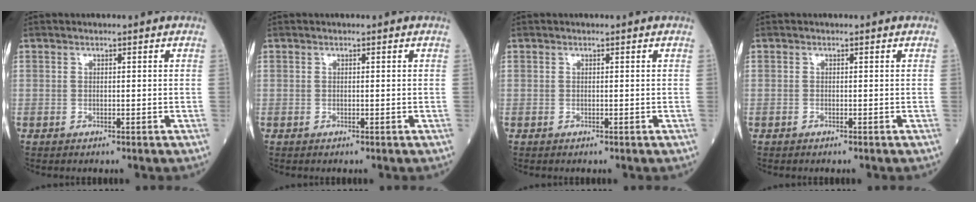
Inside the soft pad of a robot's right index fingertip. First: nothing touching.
{"total": 0.0}
{"total": 0.0}
{"total": 0.0}